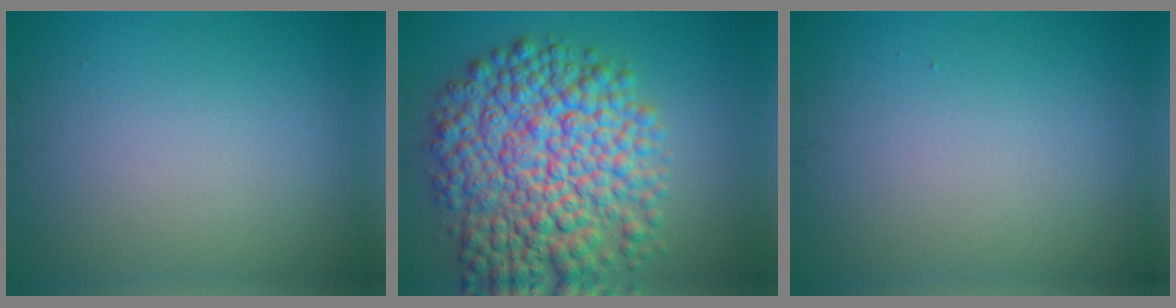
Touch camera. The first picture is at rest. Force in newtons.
{"total": 11.7, "press": 11.7, "slide": 0.3}
{"total": 0.0}